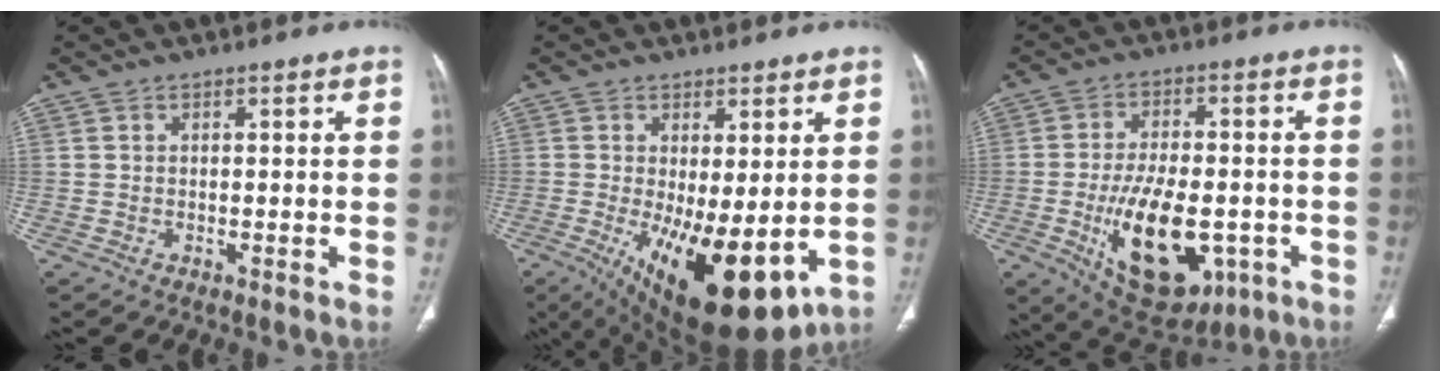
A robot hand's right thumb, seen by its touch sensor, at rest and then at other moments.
{"total": 16.7, "force": [-3.7, 6.7, 14.9], "torque": [-0.225, -0.028, -0.030]}
{"total": 18.2, "force": [-5.3, 9.6, 14.6], "torque": [-0.216, 0.007, -0.059]}